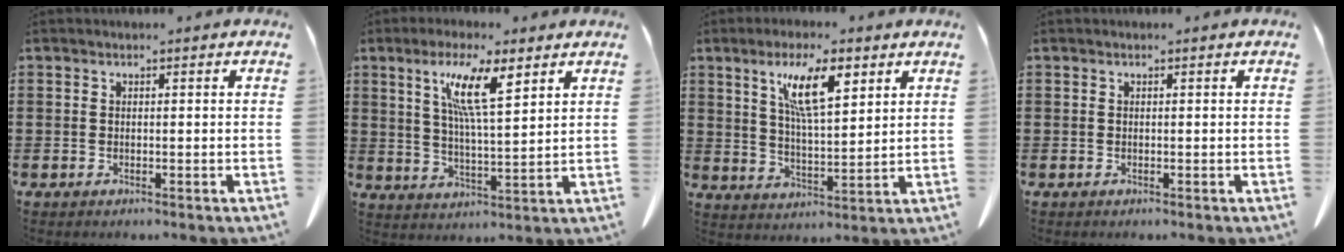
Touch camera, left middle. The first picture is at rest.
{"total": 9.0, "force": [5.3, 1.4, 7.2], "torque": [-0.145, -0.011, 0.088]}
{"total": 9.6, "force": [5.3, 2.7, 7.5], "torque": [-0.149, -0.002, 0.091]}
{"total": 0.0}